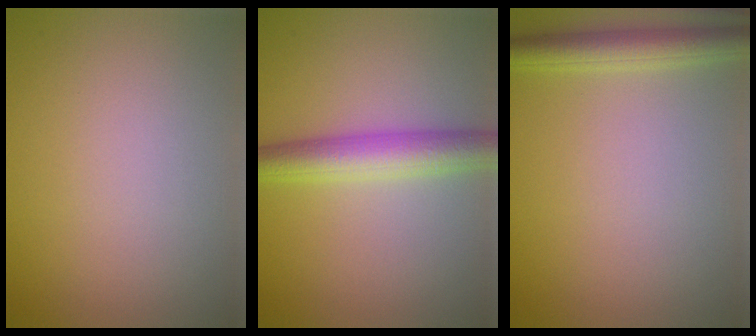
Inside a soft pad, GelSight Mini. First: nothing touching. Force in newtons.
{"total": 4.6, "press": 4.6, "slide": 0.1}
{"total": 3.3, "press": 3.3, "slide": 0.2}